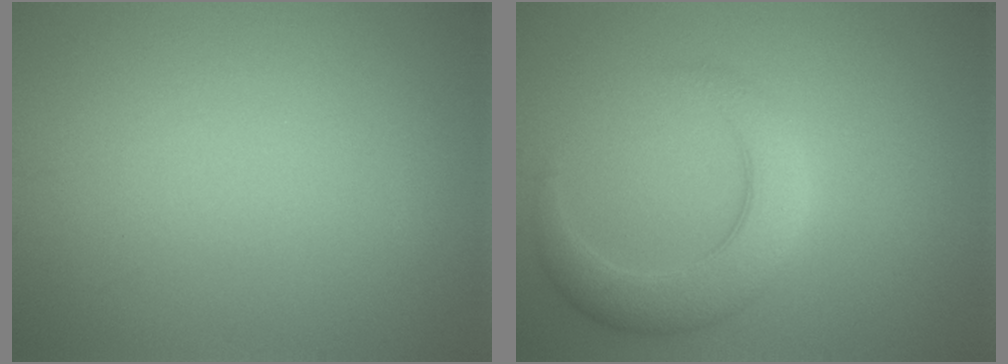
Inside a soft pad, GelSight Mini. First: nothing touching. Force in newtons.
{"total": 4.6, "press": 4.6, "slide": 0.1}